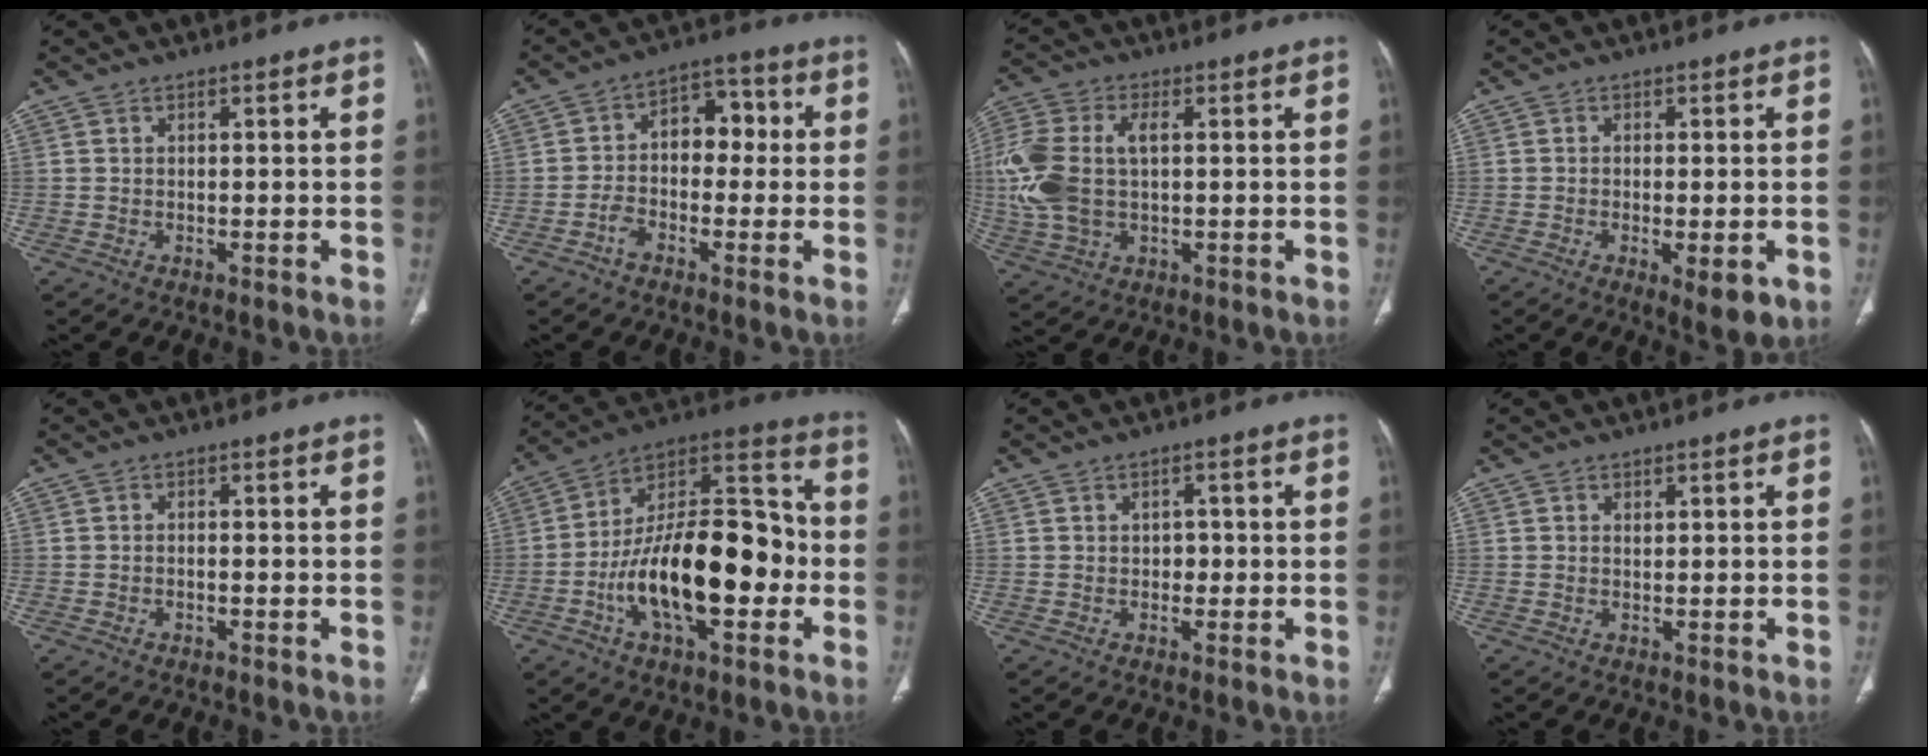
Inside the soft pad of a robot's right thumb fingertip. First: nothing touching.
{"total": 8.3, "force": [-1.4, 5.9, 5.7], "torque": [-0.061, 0.042, -0.038]}
{"total": 14.3, "force": [1.2, 8.5, 11.4], "torque": [-0.281, 0.014, 0.027]}
{"total": 5.5, "force": [-1.8, 1.9, 4.9], "torque": [-0.068, -0.011, -0.020]}
{"total": 0.6, "force": [-0.3, 0.3, 0.4], "torque": [-0.007, 0.003, -0.006]}
{"total": 25.0, "force": [-5.1, 11.9, 21.3], "torque": [-0.331, 0.044, -0.083]}
{"total": 1.9, "force": [0.0, 1.5, 1.1], "torque": [-0.001, 0.003, -0.004]}
{"total": 0.5, "force": [0.3, 0.3, 0.2], "torque": [-0.001, -0.002, 0.006]}